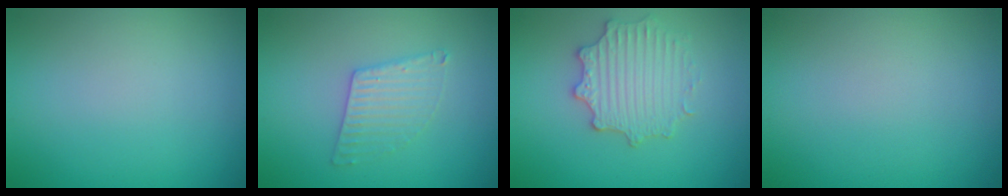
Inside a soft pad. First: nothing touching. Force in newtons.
{"total": 2.5, "press": 2.5, "slide": 0.2}
{"total": 3.4, "press": 3.1, "slide": 1.2}
{"total": 0.0}